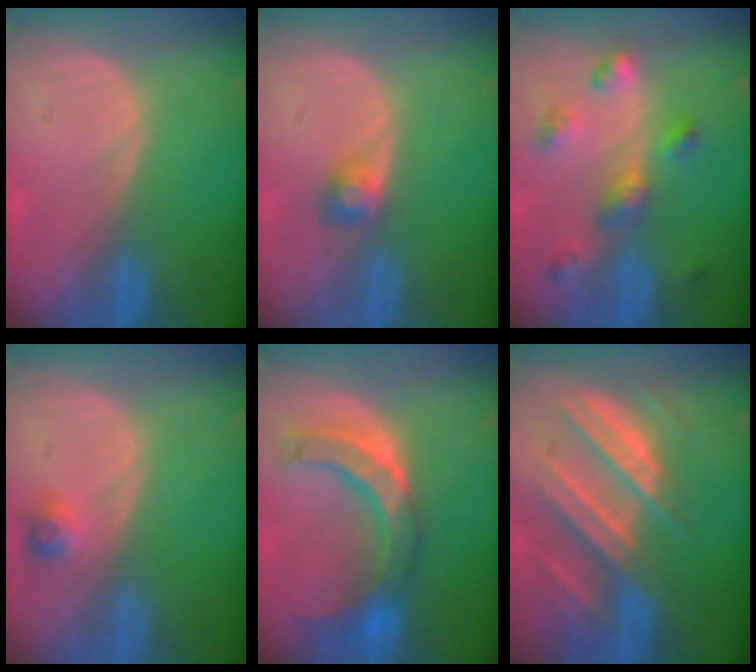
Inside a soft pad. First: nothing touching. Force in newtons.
{"total": 2.3, "press": 2.3, "slide": 0.2}
{"total": 6.4, "press": 5.7, "slide": 2.8}
{"total": 2.2, "press": 2.2, "slide": 0.4}
{"total": 9.0, "press": 8.8, "slide": 1.8}
{"total": 10.5, "press": 9.3, "slide": 4.9}